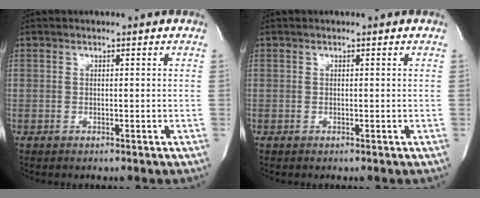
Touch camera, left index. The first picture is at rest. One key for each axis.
{"total": 0.0}